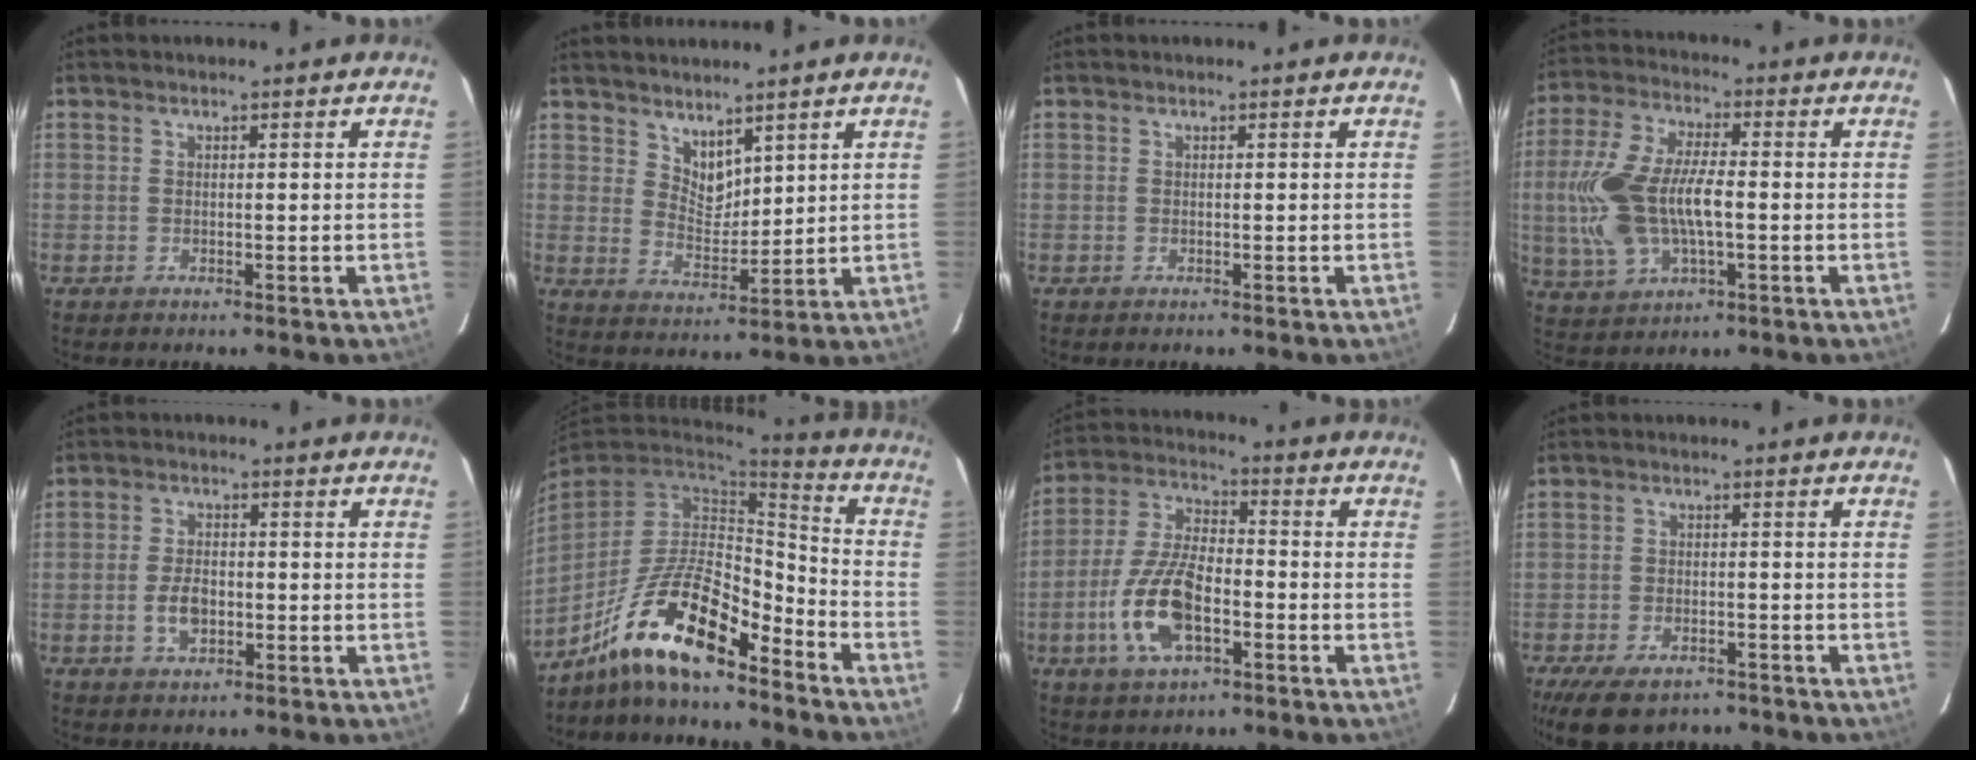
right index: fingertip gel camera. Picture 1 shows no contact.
{"total": 5.5, "force": [4.4, 2.8, 1.9], "torque": [-0.023, -0.006, 0.086]}
{"total": 0.0}
{"total": 15.8, "force": [-1.4, 7.8, 13.7], "torque": [-0.301, 0.003, -0.021]}
{"total": 5.0, "force": [-1.4, 3.0, 3.7], "torque": [-0.077, 0.001, -0.021]}
{"total": 15.8, "force": [-11.4, 4.7, 9.8], "torque": [-0.205, 0.000, -0.213]}
{"total": 13.7, "force": [-4.9, 6.2, 11.2], "torque": [-0.242, 0.000, -0.090]}
{"total": 10.4, "force": [-7.5, 5.2, 5.1], "torque": [-0.116, -0.018, -0.115]}